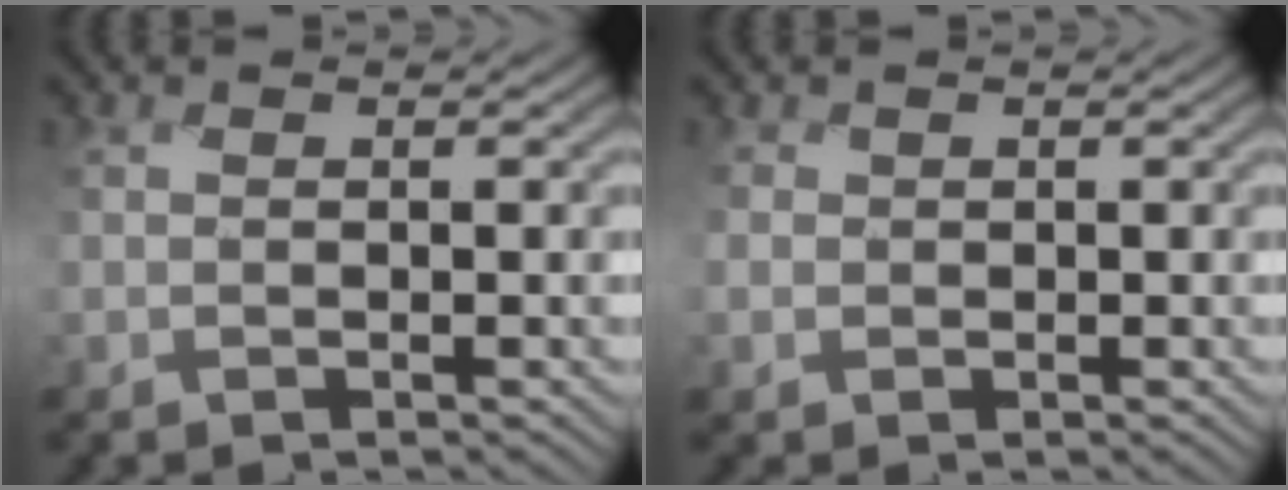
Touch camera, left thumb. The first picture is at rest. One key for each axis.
{"total": 1.3, "fx": 0.0, "fy": 1.0, "fz": -0.8, "tx": 0.008, "ty": -0.004, "tz": -0.009}